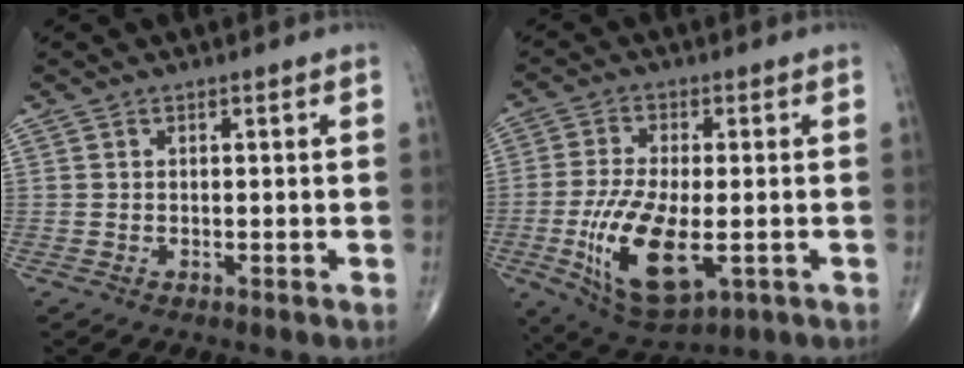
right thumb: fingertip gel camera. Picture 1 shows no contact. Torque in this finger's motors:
{"motor_torque": [2.61, 2.40, 1.37, -0.36, 0.49]}